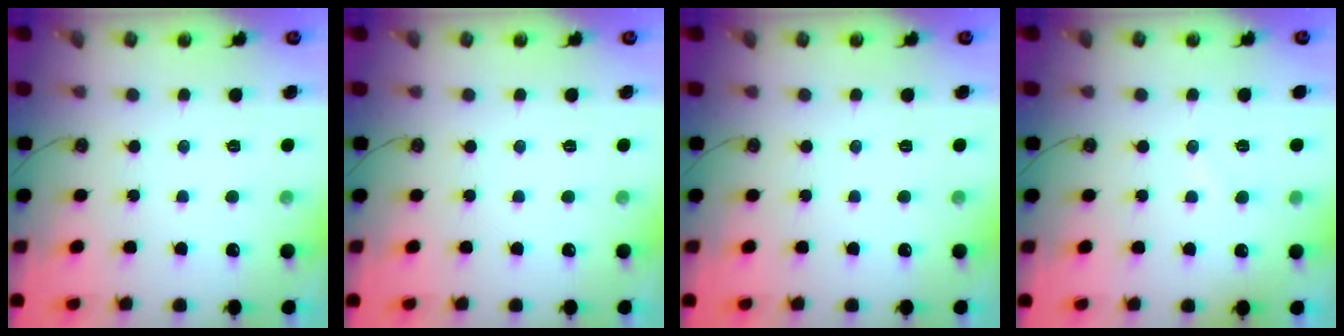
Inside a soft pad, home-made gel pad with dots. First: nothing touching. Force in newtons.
{"total": 0.0}
{"total": 0.0}
{"total": 3.9, "press": 3.9, "slide": 0.4}